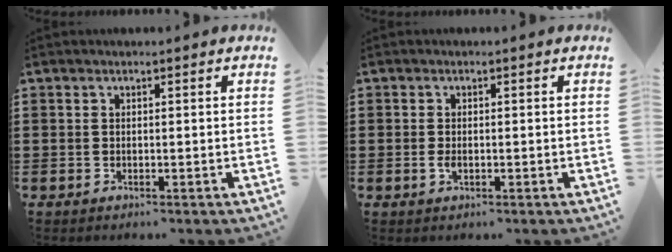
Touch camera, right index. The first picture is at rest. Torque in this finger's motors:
{"motor_torque": [1.31, 0.83, 0.07, 0.04]}